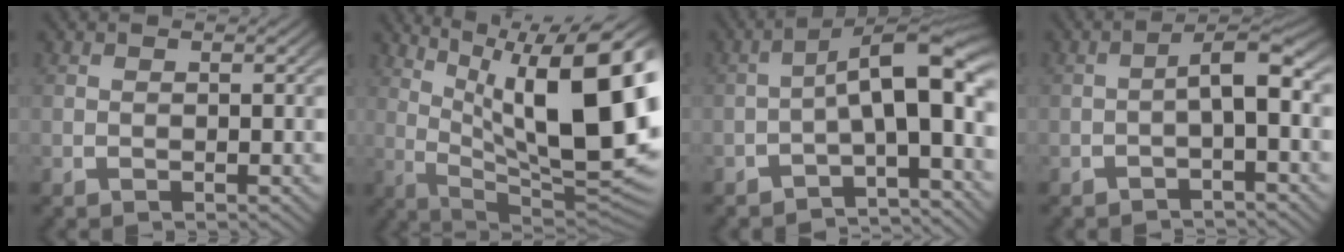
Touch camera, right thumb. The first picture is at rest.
{"total": 16.8, "force": [1.3, 9.2, 14.0], "torque": [-0.209, -0.058, 0.051]}
{"total": 8.6, "force": [-1.3, 4.5, 7.3], "torque": [-0.098, -0.016, -0.019]}
{"total": 4.2, "force": [-0.6, 1.9, 3.7], "torque": [-0.066, -0.004, -0.008]}